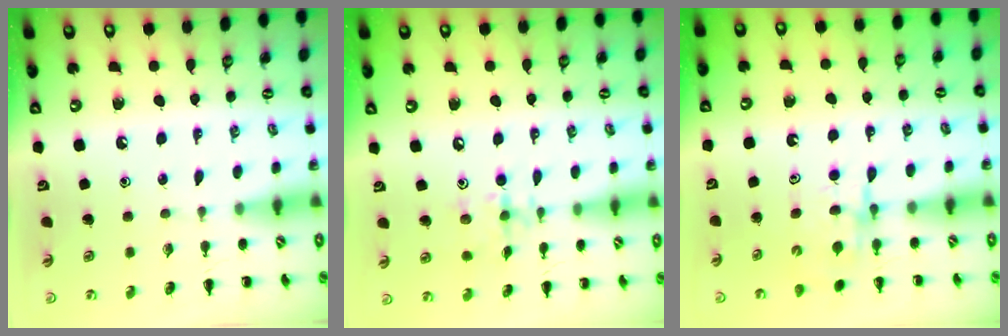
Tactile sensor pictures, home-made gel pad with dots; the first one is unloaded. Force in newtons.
{"total": 7.6, "press": 7.5, "slide": 0.6}
{"total": 5.2, "press": 5.2, "slide": 0.4}